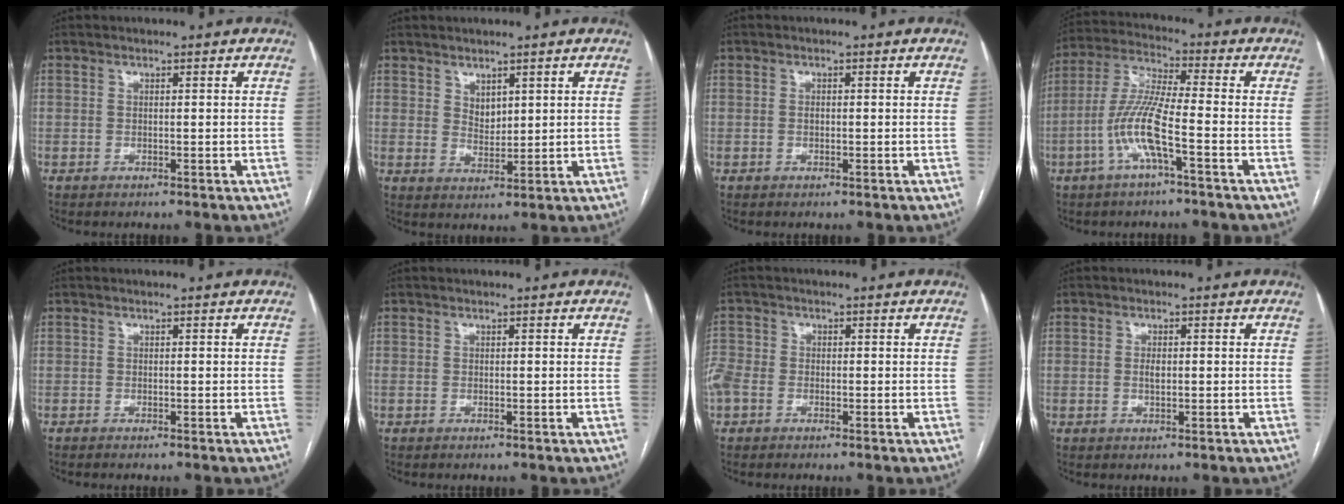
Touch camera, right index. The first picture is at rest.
{"total": 3.0, "force": [1.7, 1.8, 1.7], "torque": [-0.031, -0.004, 0.040]}
{"total": 0.7, "force": [0.0, 0.4, 0.6], "torque": [-0.014, 0.002, 0.004]}
{"total": 9.4, "force": [-3.3, 0.4, 8.8], "torque": [-0.191, 0.007, -0.068]}
{"total": 0.5, "force": [-0.5, -0.1, 0.2], "torque": [-0.003, -0.002, -0.008]}
{"total": 0.0}
{"total": 4.5, "force": [-1.6, 3.6, 2.4], "torque": [-0.074, 0.009, -0.030]}
{"total": 1.4, "force": [0.1, 0.6, 1.3], "torque": [-0.029, 0.001, 0.005]}